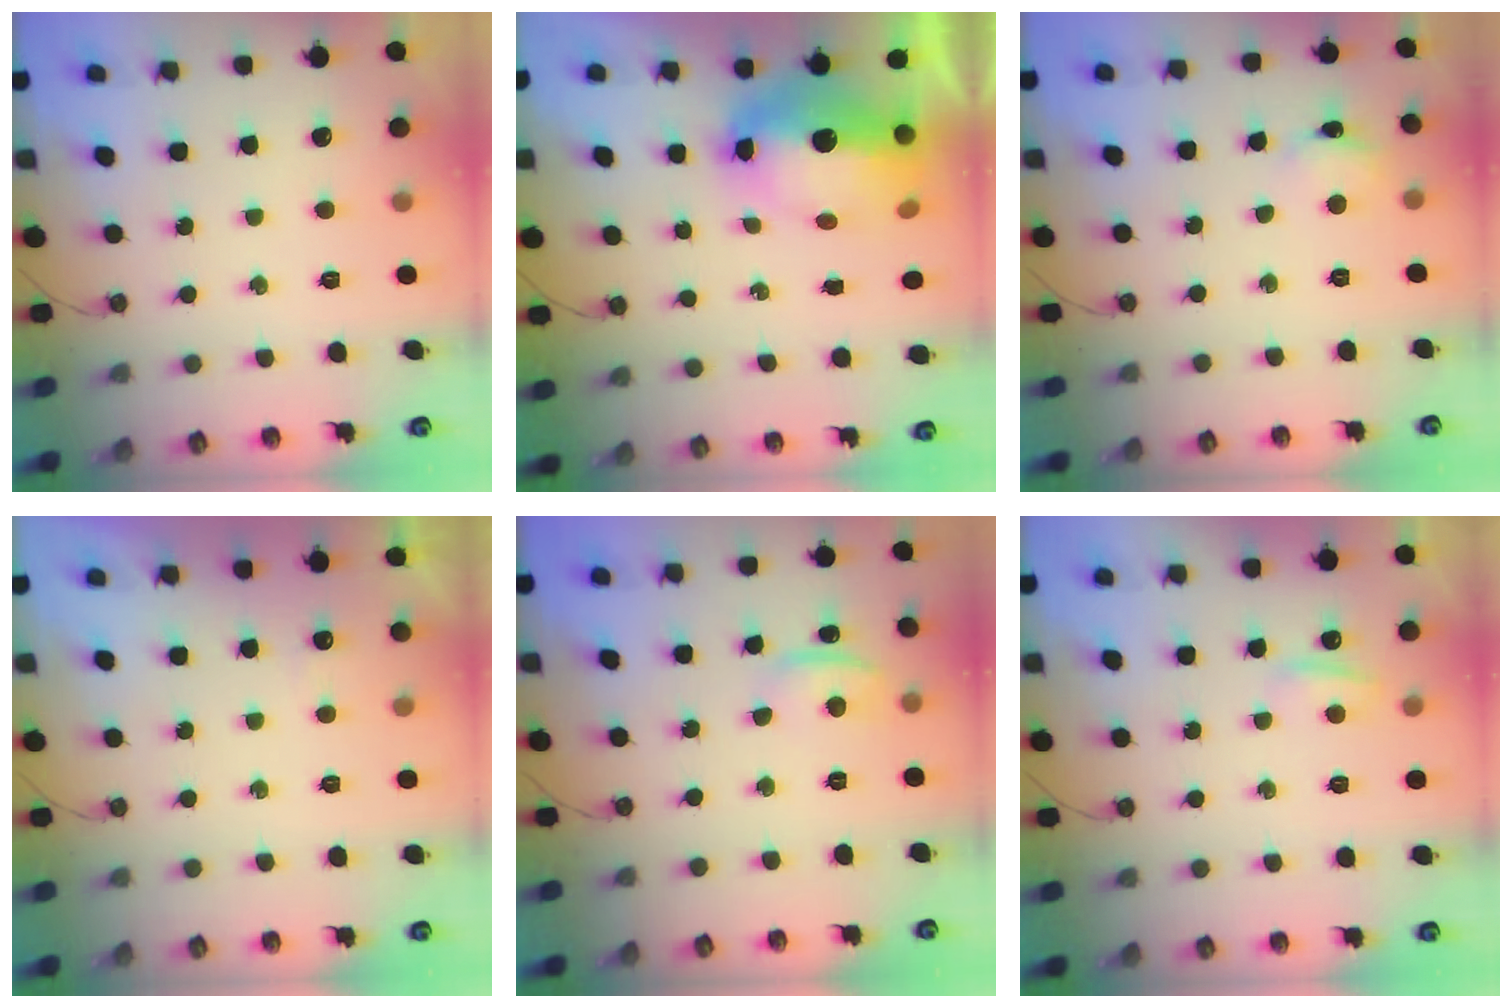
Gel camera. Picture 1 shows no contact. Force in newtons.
{"total": 12.4, "press": 12.3, "slide": 1.1}
{"total": 3.0, "press": 3.0, "slide": 0.4}
{"total": 2.2, "press": 2.2, "slide": 0.5}
{"total": 4.7, "press": 2.7, "slide": 3.9}
{"total": 4.1, "press": 4.1, "slide": 0.6}